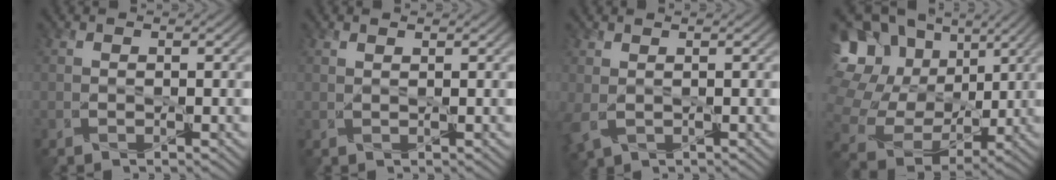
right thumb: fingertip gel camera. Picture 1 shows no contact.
{"total": 0.7, "force": [0.6, 0.1, 0.3], "torque": [-0.009, 0.001, 0.011]}
{"total": 2.7, "force": [0.4, 1.9, 1.9], "torque": [-0.062, -0.006, 0.010]}
{"total": 19.0, "force": [4.9, 15.7, 9.6], "torque": [-0.292, 0.029, 0.121]}